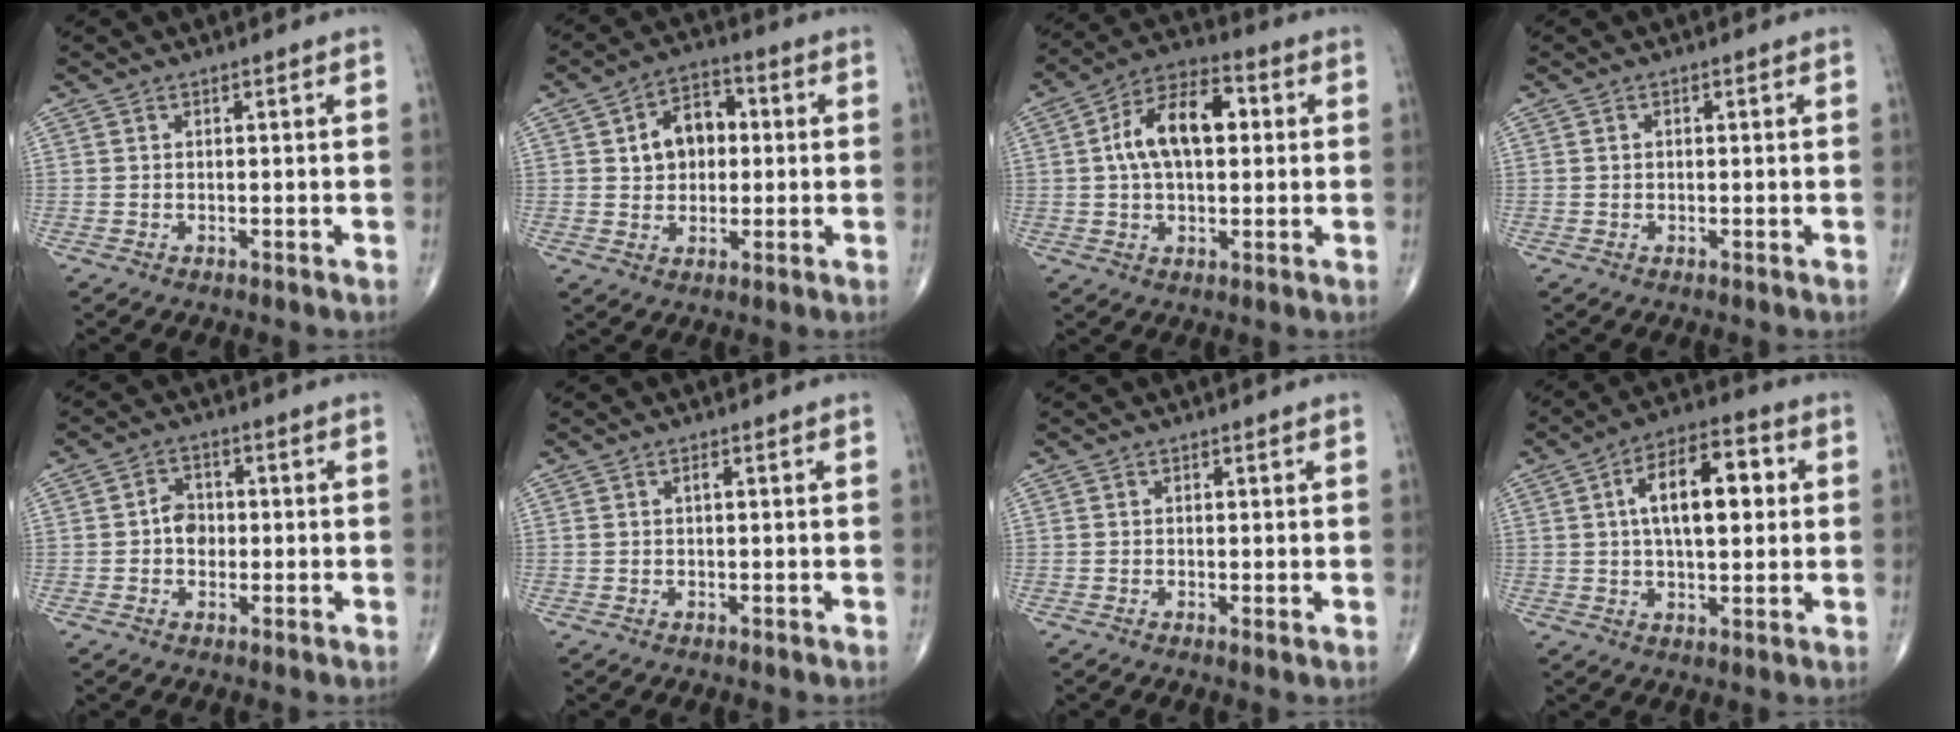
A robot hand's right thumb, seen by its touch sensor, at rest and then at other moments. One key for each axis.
{"total": 9.0, "fx": 1.4, "fy": 6.4, "fz": 6.1, "tx": -0.067, "ty": 0.014, "tz": 0.017}
{"total": 13.3, "fx": 2.0, "fy": 7.3, "fz": 10.9, "tx": -0.183, "ty": 0.026, "tz": 0.025}
{"total": 0.5, "fx": 0.1, "fy": 0.3, "fz": 0.4, "tx": -0.007, "ty": 0.001, "tz": 0.001}
{"total": 4.1, "fx": -0.3, "fy": 3.3, "fz": 2.5, "tx": -0.022, "ty": 0.010, "tz": -0.011}
{"total": 0.7, "fx": 0.2, "fy": 0.2, "fz": 0.7, "tx": -0.017, "ty": 0.004, "tz": 0.004}
{"total": 0.6, "fx": 0.0, "fy": 0.0, "fz": 0.6, "tx": -0.014, "ty": -0.004, "tz": -0.003}
{"total": 13.9, "fx": 2.6, "fy": 6.6, "fz": 12.0, "tx": -0.175, "ty": 0.016, "tz": 0.036}